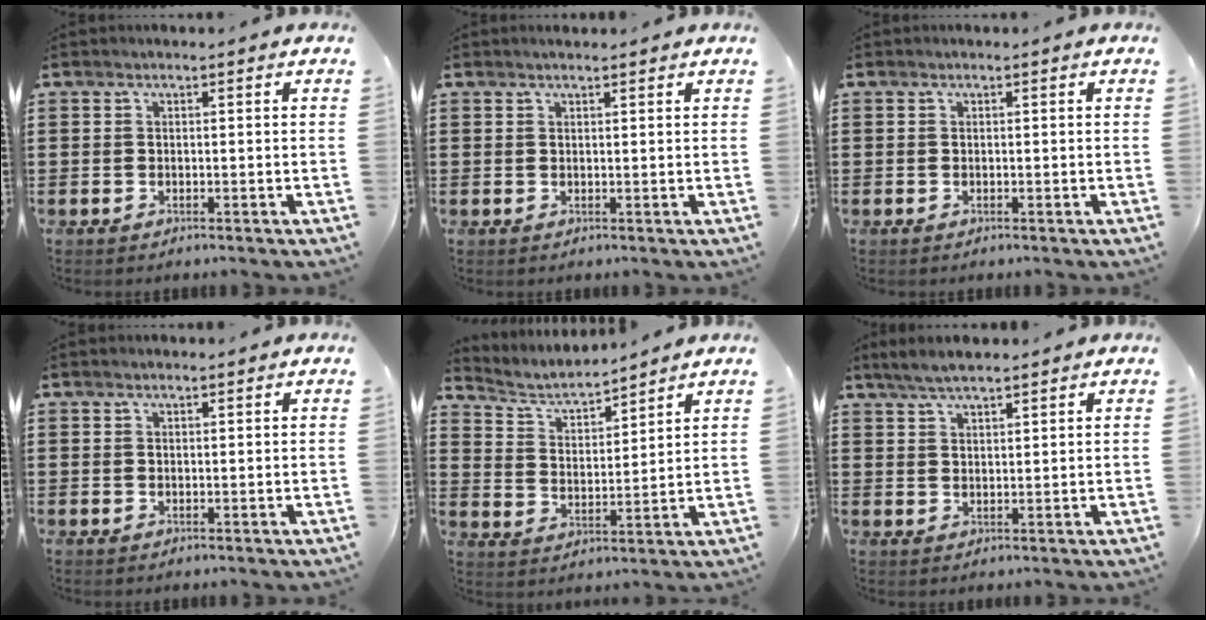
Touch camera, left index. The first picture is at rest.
{"total": 1.0, "force": [0.9, 0.0, 0.6], "torque": [-0.012, 0.000, 0.017]}
{"total": 0.0}
{"total": 0.9, "force": [0.7, 0.1, 0.4], "torque": [-0.008, 0.001, 0.014]}
{"total": 4.4, "force": [4.1, 0.7, 1.3], "torque": [-0.049, -0.027, 0.066]}
{"total": 3.8, "force": [3.2, 0.6, 1.8], "torque": [-0.043, 0.000, 0.060]}